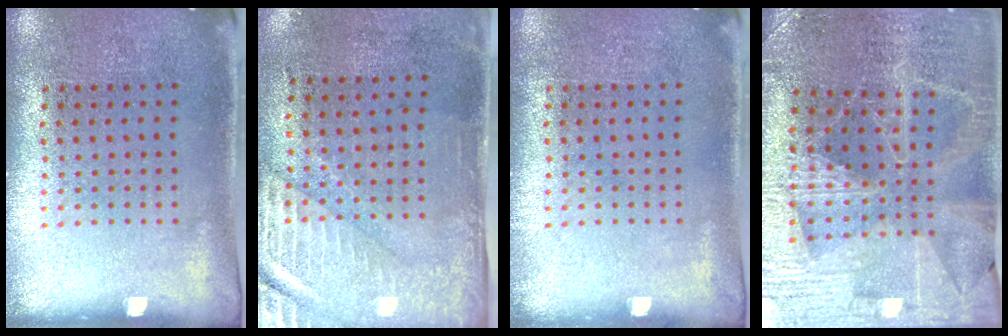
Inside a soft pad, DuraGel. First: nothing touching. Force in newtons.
{"total": 2.9, "press": 2.4, "slide": 1.6}
{"total": 0.0}
{"total": 3.4, "press": 3.3, "slide": 0.7}